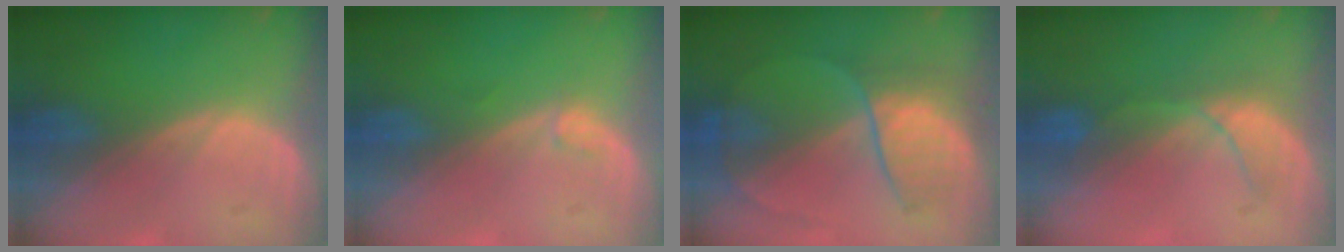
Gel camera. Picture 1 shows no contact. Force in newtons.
{"total": 0.8, "press": 0.7, "slide": 0.1}
{"total": 6.6, "press": 6.5, "slide": 1.5}
{"total": 4.6, "press": 4.6, "slide": 0.8}